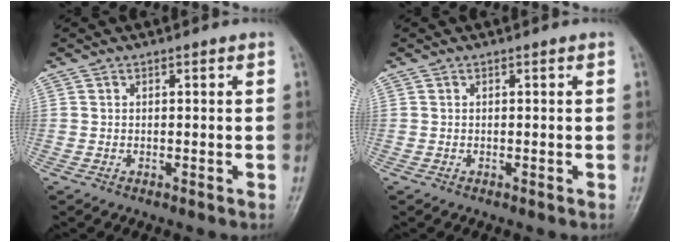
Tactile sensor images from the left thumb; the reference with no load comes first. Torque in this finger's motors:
{"motor_torque": [0.00, 0.00, 0.04, -0.08, 0.00]}